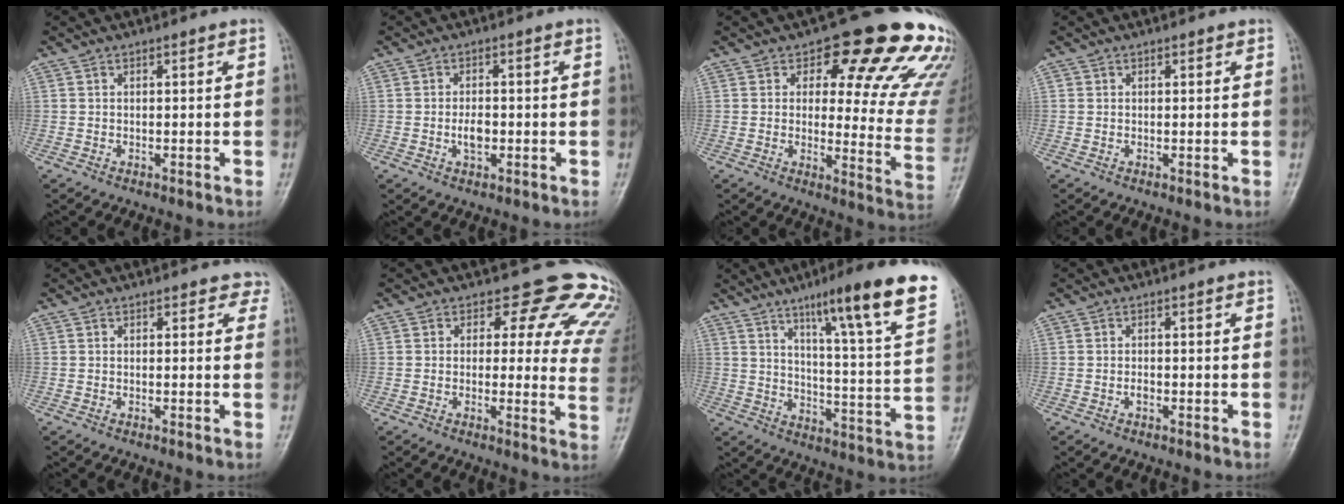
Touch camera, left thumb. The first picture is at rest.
{"total": 3.2, "force": [-0.8, 1.8, 2.5], "torque": [-0.032, 0.003, -0.013]}
{"total": 20.7, "force": [13.8, 8.6, 12.8], "torque": [-0.095, -0.077, 0.155]}
{"total": 0.8, "force": [0.3, 0.7, 0.0], "torque": [0.018, 0.000, 0.004]}
{"total": 2.9, "force": [2.4, 1.7, 0.1], "torque": [0.032, -0.010, 0.003]}
{"total": 16.1, "force": [12.2, 8.0, 7.0], "torque": [-0.018, -0.072, 0.103]}
{"total": 21.8, "force": [13.1, 2.4, 17.2], "torque": [-0.224, -0.050, 0.187]}
{"total": 1.0, "force": [-0.6, 0.6, 0.6], "torque": [0.001, 0.004, -0.008]}